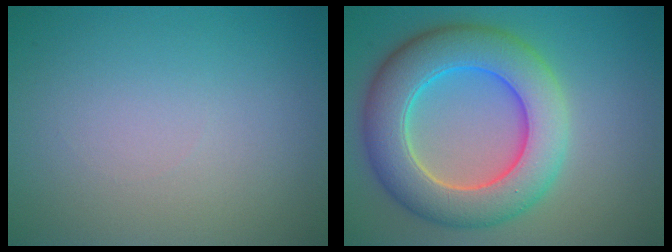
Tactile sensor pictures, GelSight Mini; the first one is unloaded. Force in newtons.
{"total": 9.2, "press": 9.2, "slide": 0.5}